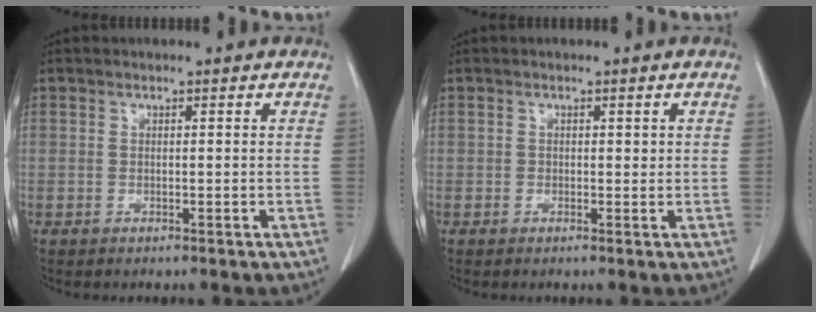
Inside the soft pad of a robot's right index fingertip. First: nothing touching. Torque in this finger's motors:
{"motor_torque": [-0.01, -0.01, 0.02, -0.01]}